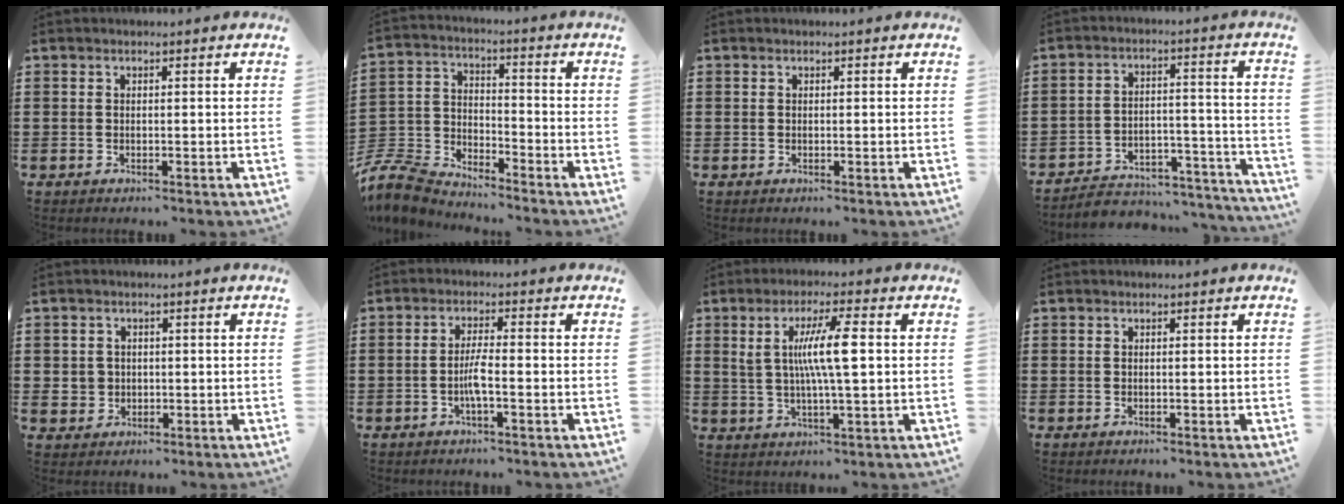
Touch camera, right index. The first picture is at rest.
{"total": 7.5, "force": [-7.3, 1.4, 1.3], "torque": [-0.055, 0.000, -0.154]}
{"total": 0.0}
{"total": 4.7, "force": [-4.4, 1.5, 1.0], "torque": [-0.019, 0.009, -0.089]}
{"total": 2.2, "force": [-0.1, 2.2, 0.3], "torque": [-0.016, 0.008, -0.004]}
{"total": 3.4, "force": [-1.1, 0.2, 3.2], "torque": [-0.074, -0.008, -0.025]}
{"total": 8.0, "force": [1.1, 0.8, 7.9], "torque": [-0.153, -0.004, 0.011]}
{"total": 0.0}